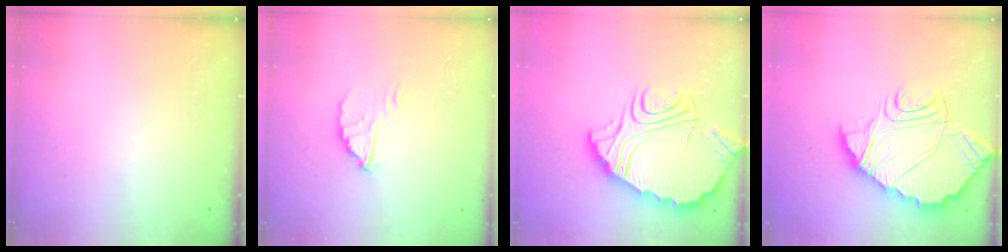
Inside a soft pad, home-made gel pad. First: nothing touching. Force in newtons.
{"total": 4.6, "press": 4.6, "slide": 0.3}
{"total": 12.4, "press": 12.4, "slide": 1.2}
{"total": 12.7, "press": 12.7, "slide": 0.9}